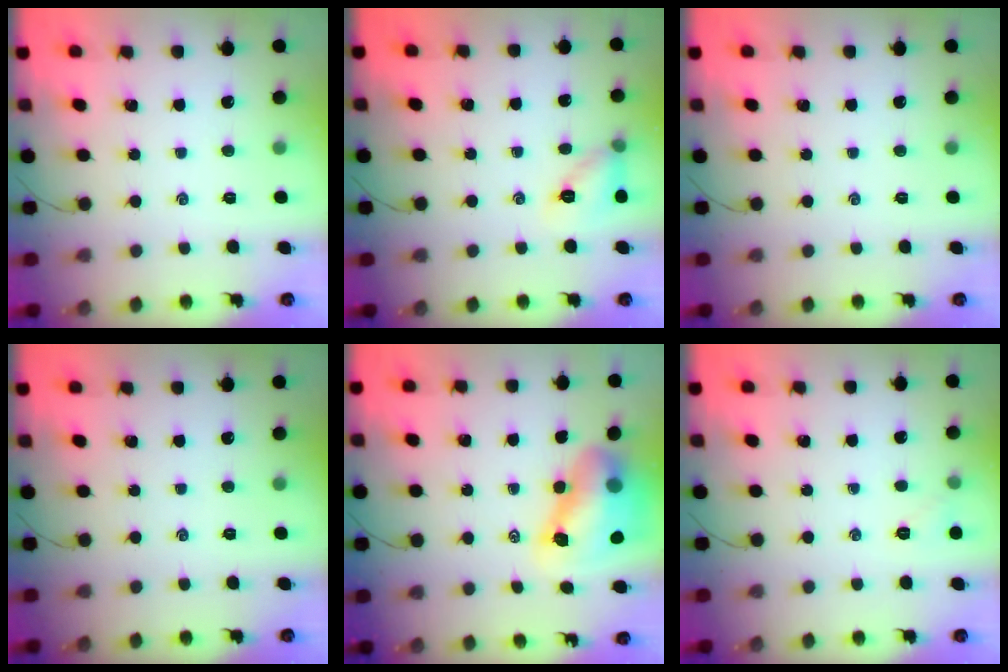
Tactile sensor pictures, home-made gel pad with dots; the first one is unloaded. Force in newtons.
{"total": 8.7, "press": 8.7, "slide": 1.1}
{"total": 0.0}
{"total": 0.0}
{"total": 12.5, "press": 12.0, "slide": 3.6}
{"total": 4.3, "press": 4.1, "slide": 1.3}